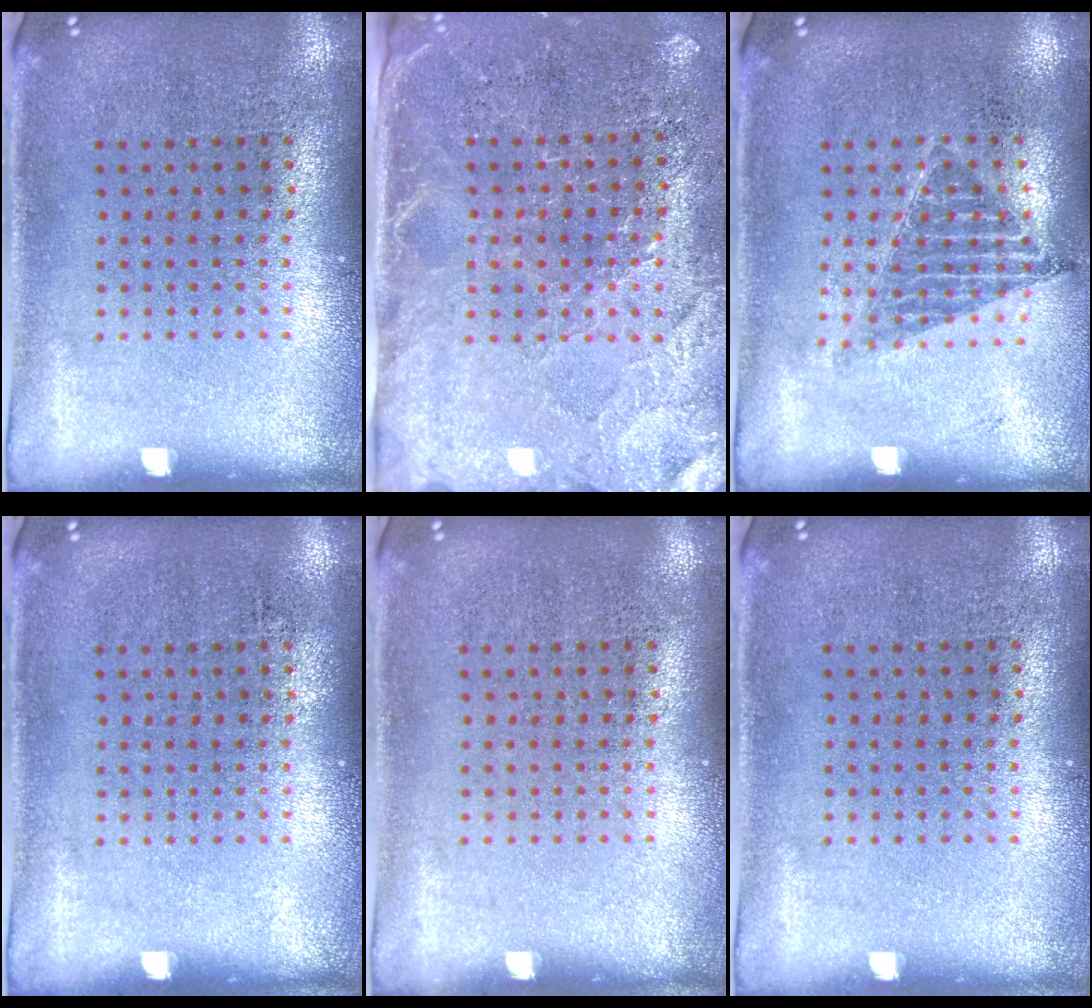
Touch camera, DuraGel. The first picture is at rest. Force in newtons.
{"total": 2.9, "press": 2.7, "slide": 1.1}
{"total": 1.0, "press": 0.9, "slide": 0.4}
{"total": 0.0}
{"total": 0.0}
{"total": 0.0}